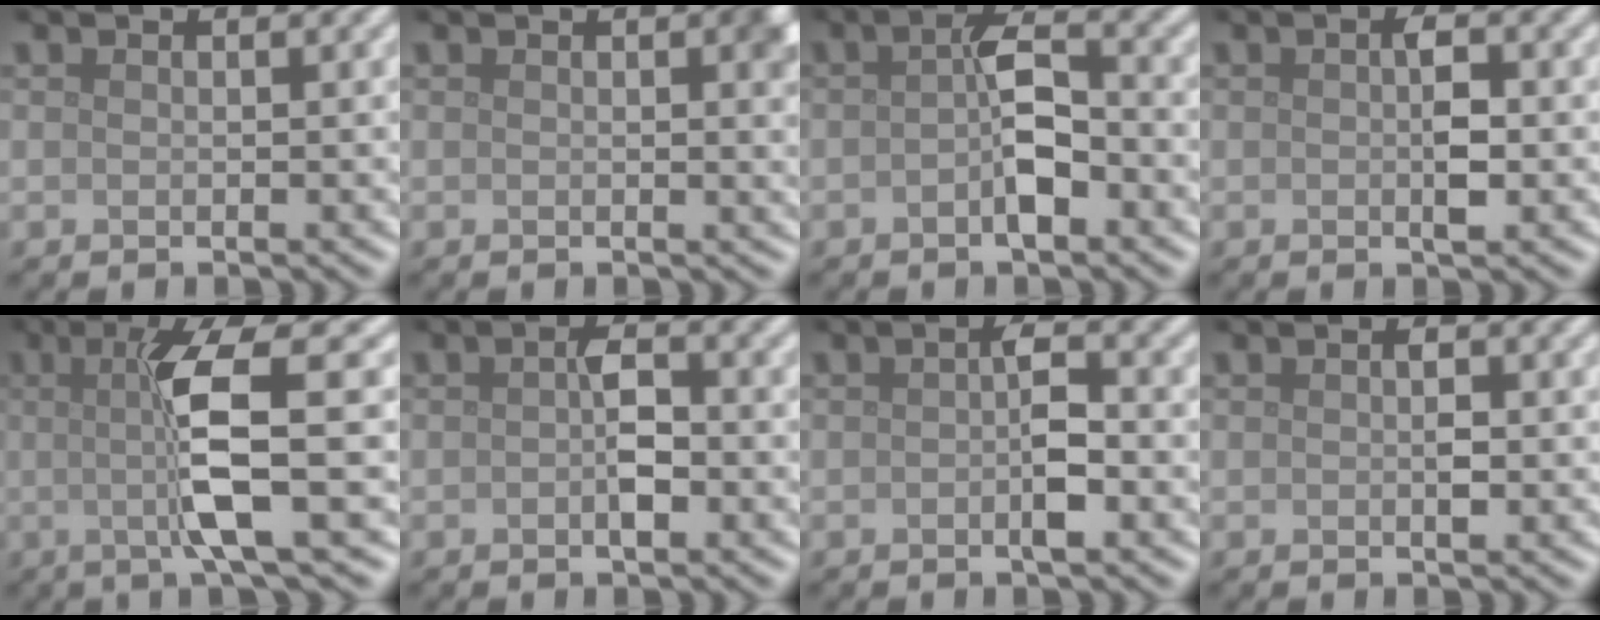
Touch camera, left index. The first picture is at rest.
{"total": 2.8, "force": [0.5, 0.8, 2.6], "torque": [-0.028, 0.001, 0.004]}
{"total": 3.4, "force": [-1.0, 1.2, 3.0], "torque": [-0.054, 0.006, -0.023]}
{"total": 2.2, "force": [-0.1, 0.7, 2.1], "torque": [-0.037, 0.000, -0.002]}
{"total": 6.6, "force": [0.2, 1.0, 6.5], "torque": [-0.119, 0.003, 0.000]}
{"total": 2.3, "force": [-0.4, 0.9, 2.1], "torque": [-0.038, 0.001, -0.010]}
{"total": 2.5, "force": [-0.5, 0.5, 2.4], "torque": [-0.042, 0.001, -0.011]}
{"total": 1.2, "force": [0.0, 0.4, 1.1], "torque": [-0.021, -0.001, 0.001]}